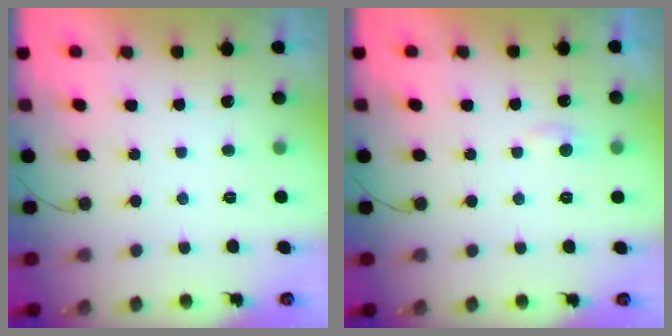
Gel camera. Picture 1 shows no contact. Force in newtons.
{"total": 4.2, "press": 4.1, "slide": 0.5}